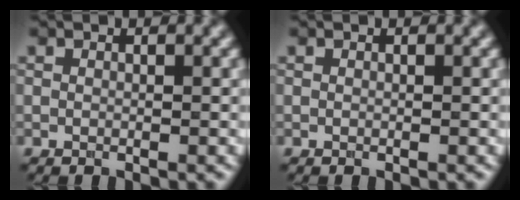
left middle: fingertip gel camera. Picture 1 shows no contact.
{"total": 0.0}